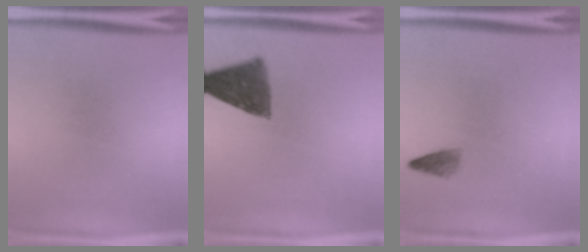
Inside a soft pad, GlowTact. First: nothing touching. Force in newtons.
{"total": 9.8}
{"total": 1.6}